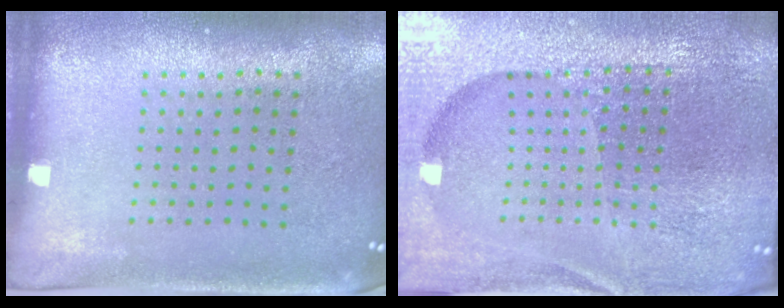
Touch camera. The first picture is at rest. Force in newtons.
{"total": 5.6, "press": 5.0, "slide": 2.4}